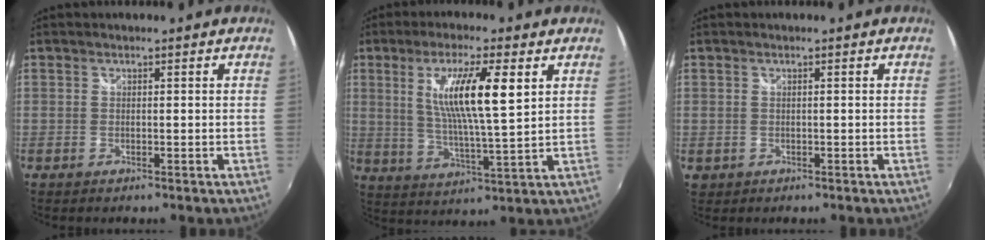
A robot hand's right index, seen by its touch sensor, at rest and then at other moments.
{"total": 12.0, "force": [3.8, 1.1, 11.3], "torque": [-0.202, -0.007, 0.070]}
{"total": 1.4, "force": [-0.1, 1.3, 0.3], "torque": [-0.004, -0.004, 0.000]}